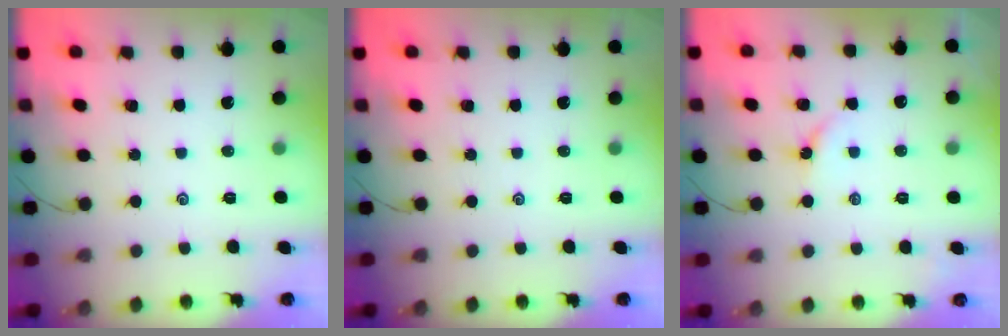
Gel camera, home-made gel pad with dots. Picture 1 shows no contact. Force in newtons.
{"total": 0.0}
{"total": 3.2, "press": 3.2, "slide": 0.2}